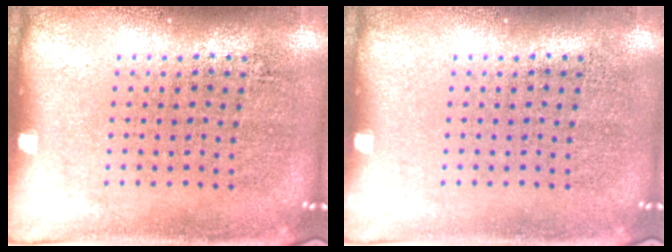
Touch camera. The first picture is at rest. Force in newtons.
{"total": 0.0}